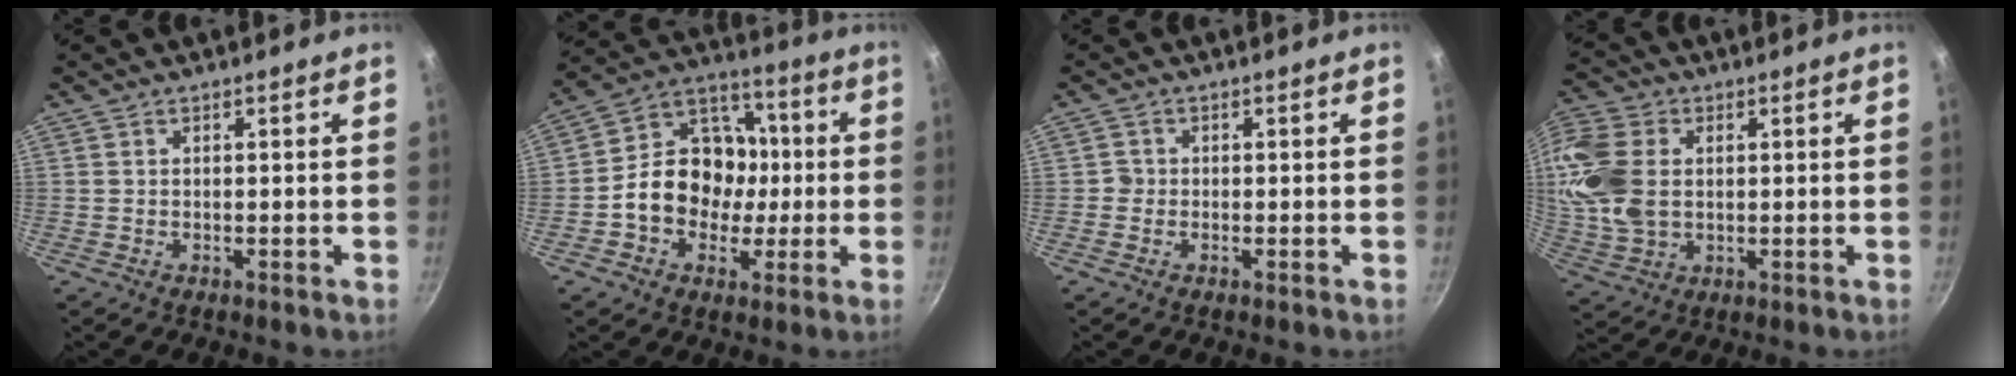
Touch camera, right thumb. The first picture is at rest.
{"total": 14.8, "force": [-1.3, 12.2, 8.3], "torque": [-0.094, 0.032, -0.036]}
{"total": 1.0, "force": [-0.3, 0.9, 0.0], "torque": [0.005, 0.005, -0.011]}
{"total": 13.0, "force": [1.7, 9.2, 8.9], "torque": [-0.173, 0.000, 0.033]}